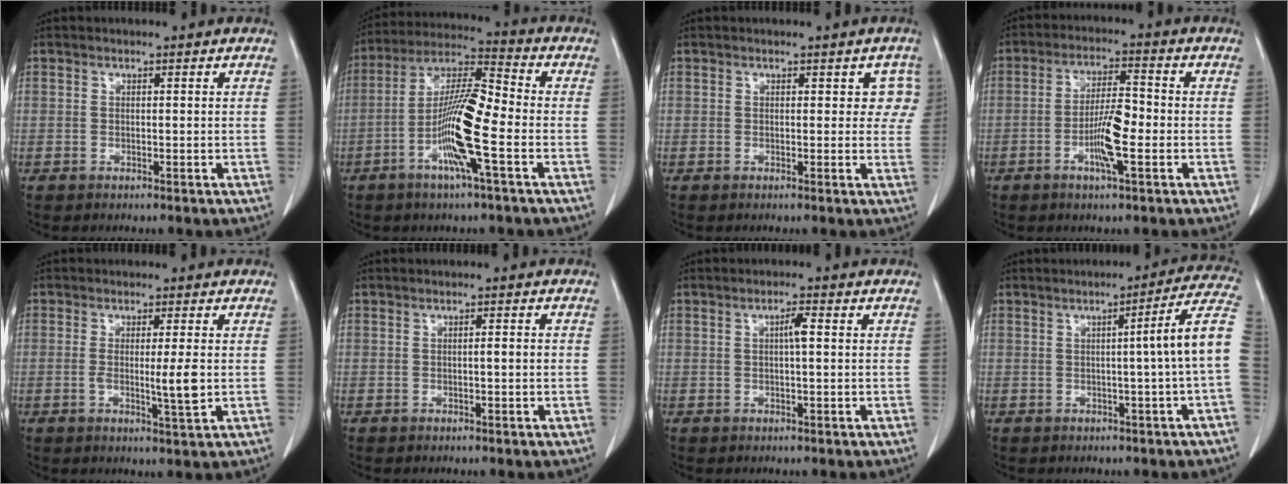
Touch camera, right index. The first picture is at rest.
{"total": 12.7, "force": [-3.8, 0.8, 12.1], "torque": [-0.234, 0.003, -0.079]}
{"total": 3.2, "force": [1.2, 2.1, 2.1], "torque": [0.002, 0.009, 0.005]}
{"total": 7.3, "force": [-2.0, 1.1, 6.9], "torque": [-0.130, 0.002, -0.039]}
{"total": 4.4, "force": [-0.3, -0.1, 4.4], "torque": [-0.073, -0.008, -0.006]}
{"total": 1.7, "force": [-0.5, 0.0, 1.6], "torque": [-0.021, 0.002, -0.008]}
{"total": 2.2, "force": [0.3, 0.2, 2.1], "torque": [-0.037, 0.004, 0.004]}
{"total": 8.7, "force": [-0.5, -1.6, 8.5], "torque": [-0.101, 0.015, -0.010]}